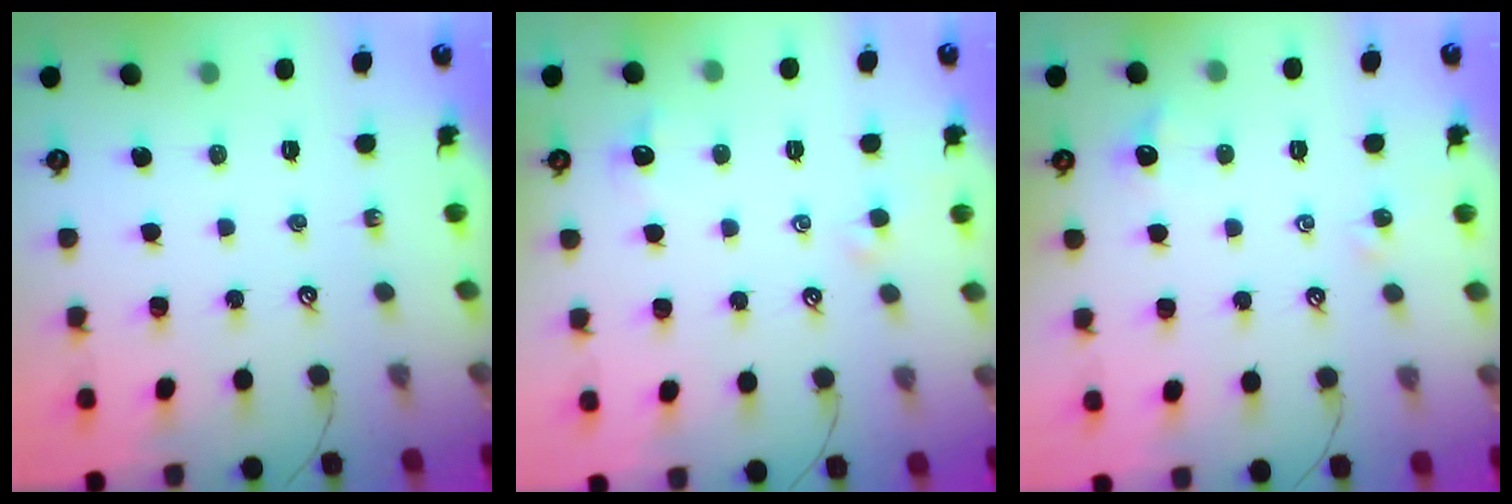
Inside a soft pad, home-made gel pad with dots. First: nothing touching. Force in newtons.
{"total": 1.0, "press": 0.9, "slide": 0.6}
{"total": 2.9, "press": 2.9, "slide": 0.7}